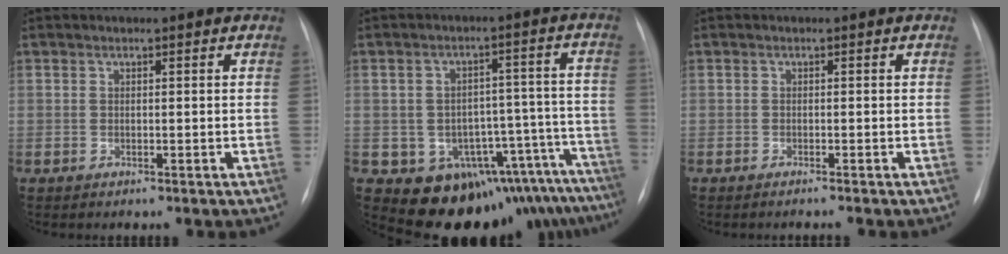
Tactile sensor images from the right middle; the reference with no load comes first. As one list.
[{"total": 15.4, "force": [-12.9, 7.2, 4.4], "torque": [-0.022, 0.065, -0.149]}, {"total": 0.8, "force": [-0.7, -0.1, 0.3], "torque": [-0.009, -0.002, -0.010]}]